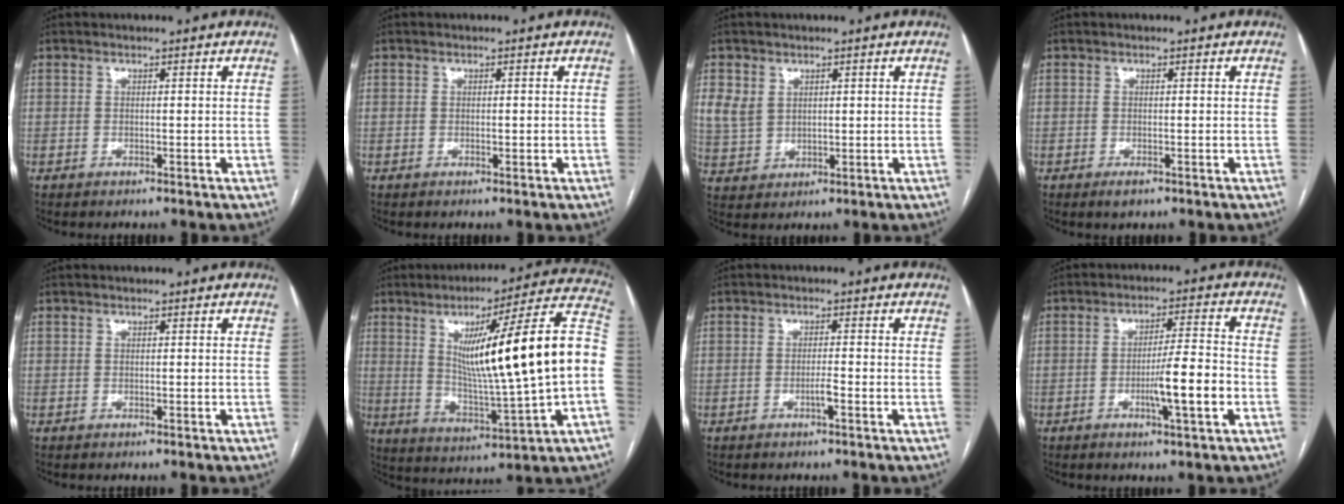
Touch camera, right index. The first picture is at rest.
{"total": 0.7, "force": [-0.1, 0.4, 0.6], "torque": [-0.009, 0.002, 0.001]}
{"total": 5.3, "force": [2.1, 4.3, 2.4], "torque": [-0.052, 0.009, 0.054]}
{"total": 1.4, "force": [-0.8, 0.7, 1.0], "torque": [-0.012, 0.000, -0.009]}
{"total": 0.0}
{"total": 22.9, "force": [1.7, 0.5, 22.9], "torque": [-0.314, 0.019, 0.021]}
{"total": 1.6, "force": [-0.8, -0.1, 1.4], "torque": [-0.026, 0.000, -0.017]}
{"total": 7.9, "force": [-2.5, 0.2, 7.5], "torque": [-0.119, 0.001, -0.041]}